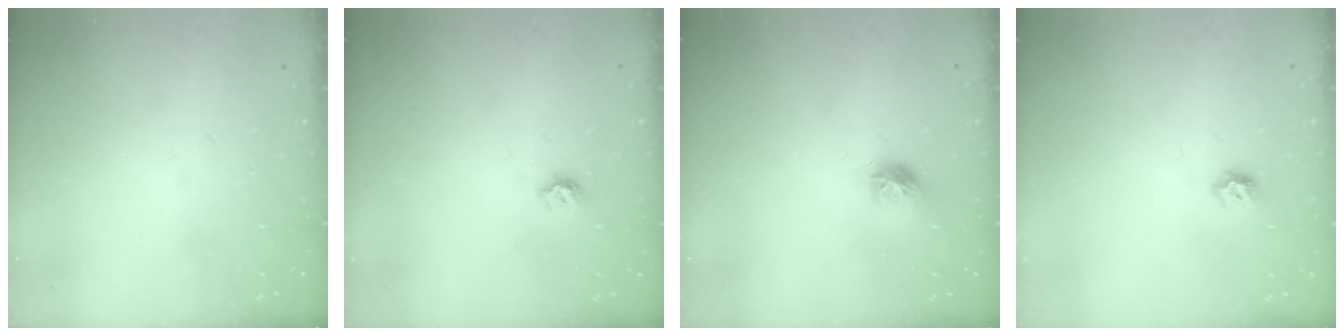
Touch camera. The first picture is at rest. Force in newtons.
{"total": 5.7, "press": 5.6, "slide": 0.8}
{"total": 8.1, "press": 8.1, "slide": 0.2}
{"total": 6.2, "press": 6.2, "slide": 0.8}